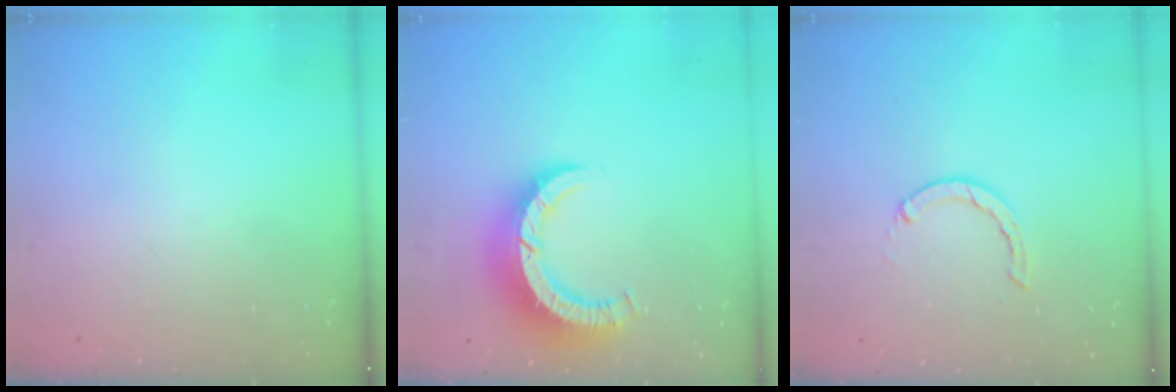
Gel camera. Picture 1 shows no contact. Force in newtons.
{"total": 10.9, "press": 10.8, "slide": 1.2}
{"total": 2.1, "press": 2.1, "slide": 0.3}